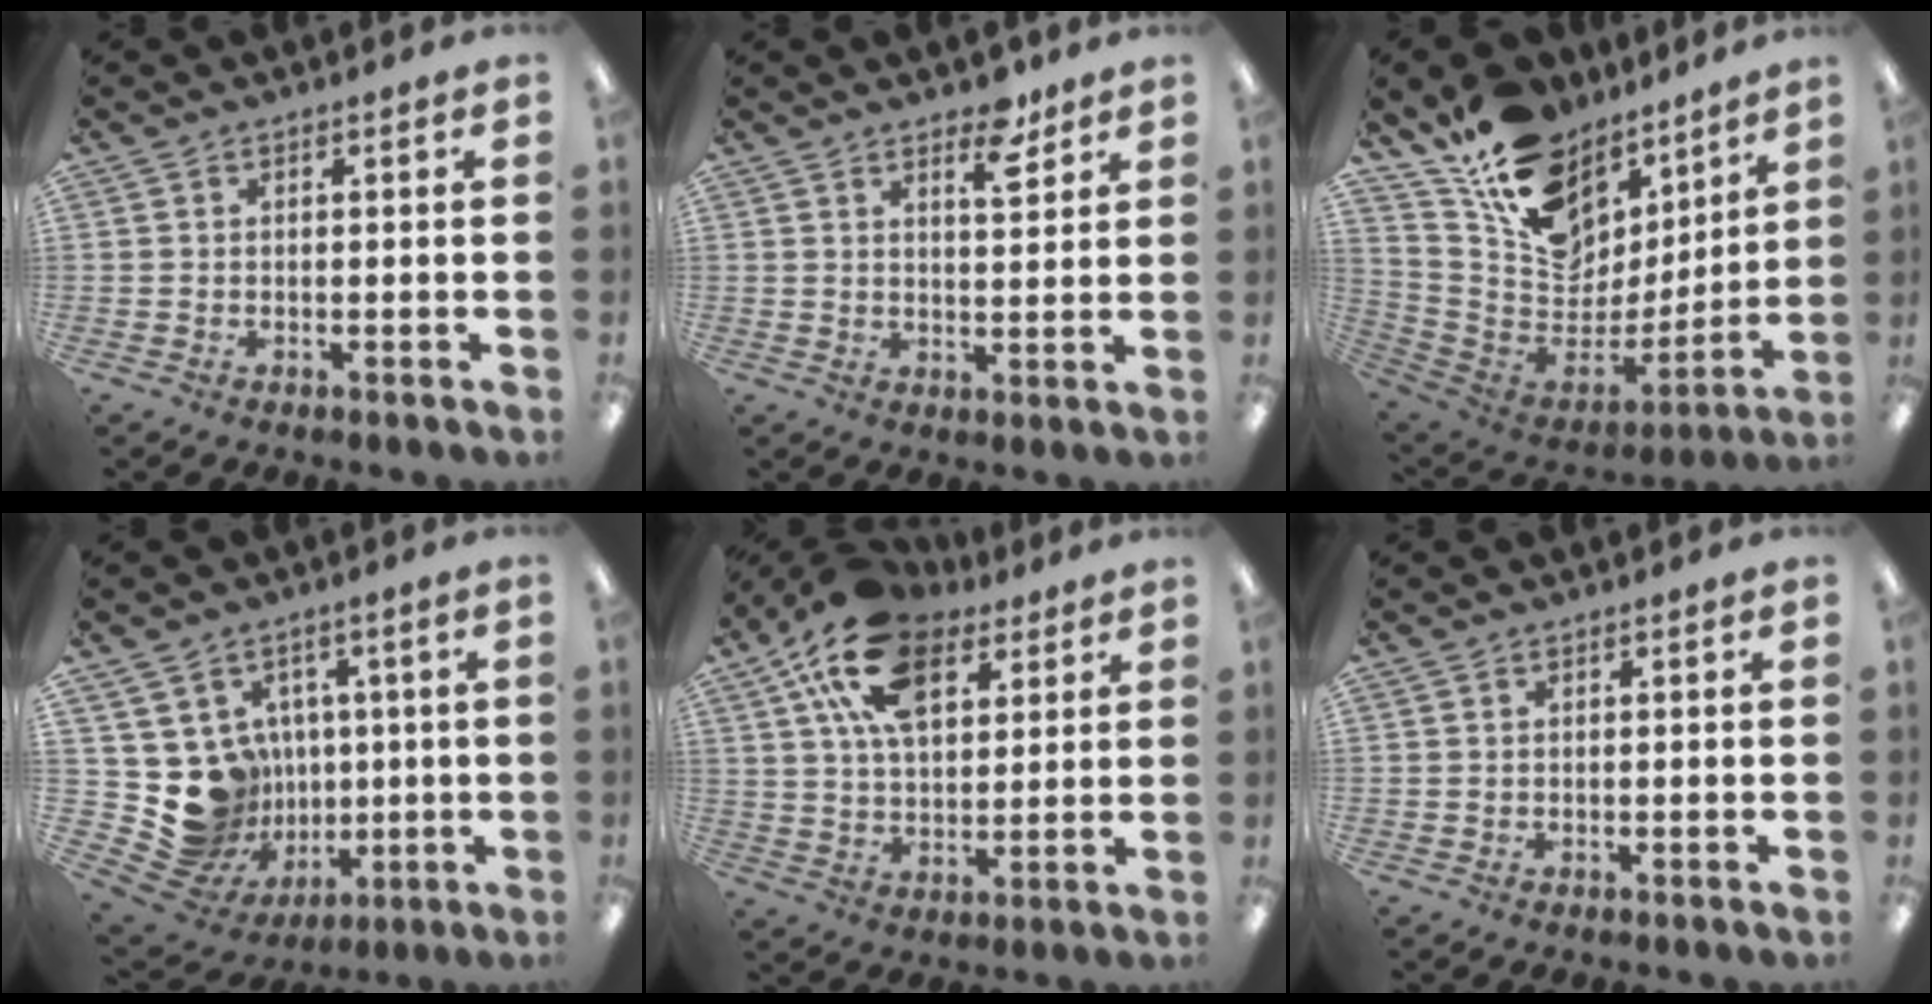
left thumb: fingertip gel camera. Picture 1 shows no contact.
{"total": 6.8, "force": [5.0, 2.6, 3.8], "torque": [-0.038, -0.031, 0.081]}
{"total": 16.4, "force": [10.7, 10.7, 6.2], "torque": [-0.122, -0.087, 0.203]}
{"total": 12.9, "force": [0.1, 12.5, 3.0], "torque": [-0.079, -0.021, 0.027]}
{"total": 17.6, "force": [9.7, 9.8, 11.0], "torque": [-0.207, -0.014, 0.177]}
{"total": 0.0}